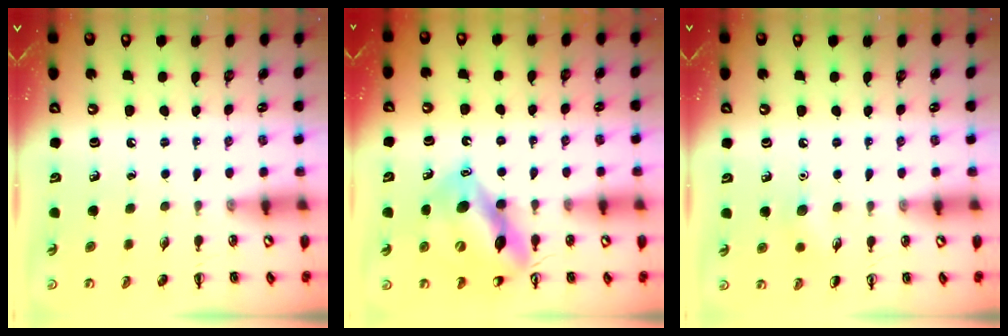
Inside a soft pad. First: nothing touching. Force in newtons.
{"total": 13.1, "press": 12.6, "slide": 3.6}
{"total": 5.2, "press": 4.9, "slide": 1.6}